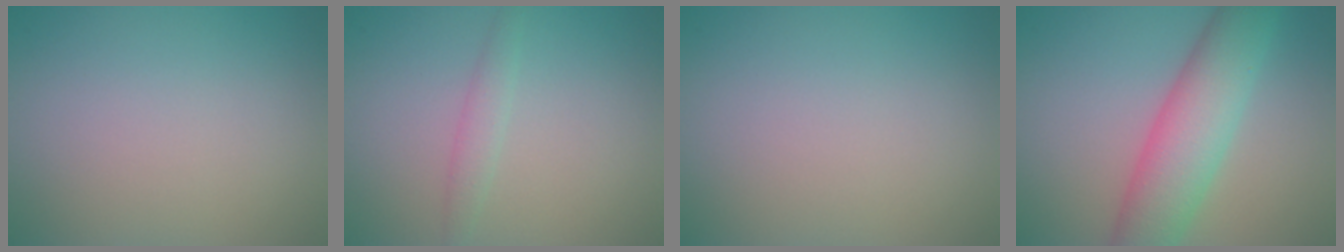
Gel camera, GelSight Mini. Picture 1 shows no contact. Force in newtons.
{"total": 1.5, "press": 1.5, "slide": 0.1}
{"total": 0.0}
{"total": 7.6, "press": 7.6, "slide": 0.1}